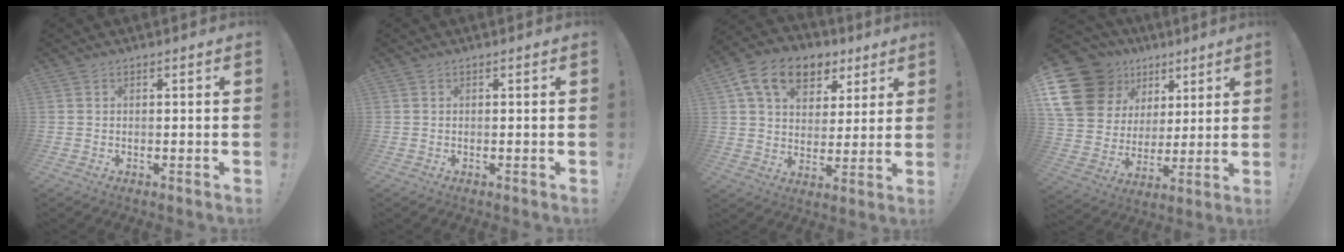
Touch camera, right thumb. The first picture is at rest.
{"total": 0.0}
{"total": 15.0, "force": [7.9, 10.2, 7.5], "torque": [-0.125, -0.031, 0.148]}
{"total": 20.0, "force": [9.2, 15.3, 8.9], "torque": [-0.151, -0.047, 0.204]}